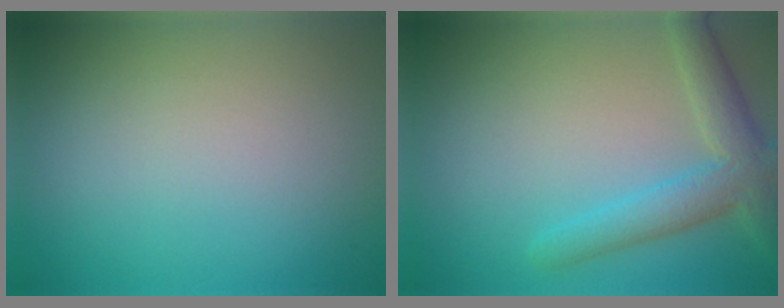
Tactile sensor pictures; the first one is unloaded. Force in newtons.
{"total": 4.4, "press": 4.4, "slide": 0.2}